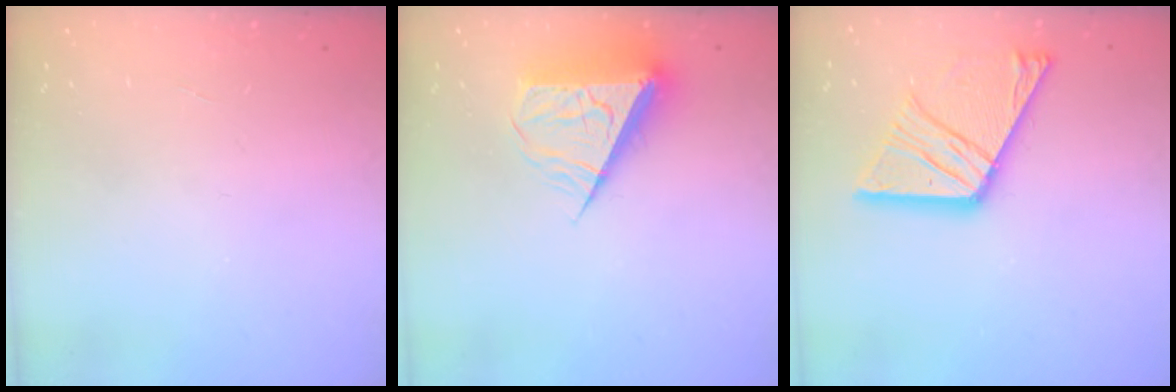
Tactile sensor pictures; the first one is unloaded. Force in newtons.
{"total": 9.2, "press": 9.2, "slide": 0.3}
{"total": 17.3, "press": 17.2, "slide": 1.8}